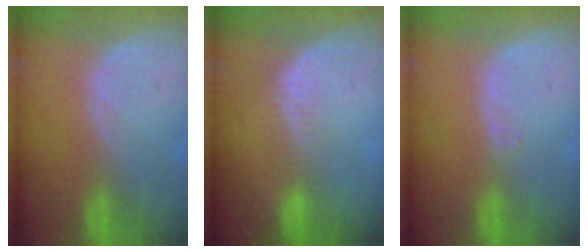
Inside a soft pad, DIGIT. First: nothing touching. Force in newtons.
{"total": 2.5, "press": 2.0, "slide": 1.6}
{"total": 0.6, "press": 0.5, "slide": 0.4}